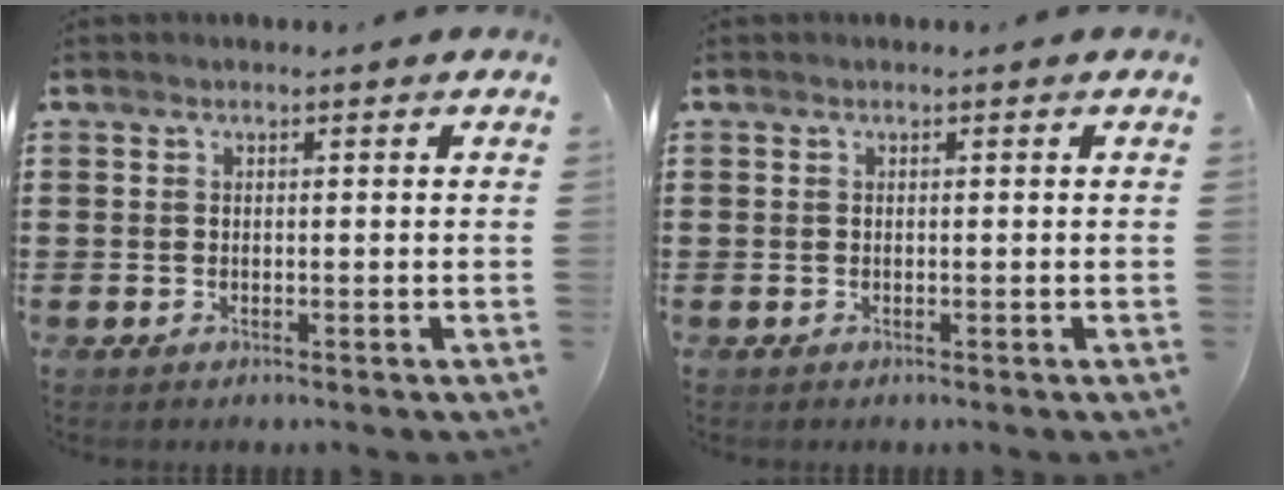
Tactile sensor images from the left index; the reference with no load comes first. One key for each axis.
{"total": 0.0}